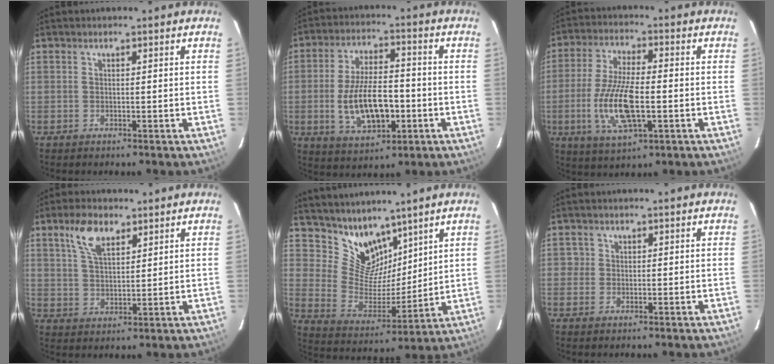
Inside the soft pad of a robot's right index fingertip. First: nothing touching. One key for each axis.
{"total": 13.0, "fx": -3.0, "fy": 6.0, "fz": 11.1, "tx": -0.221, "ty": -0.001, "tz": -0.038}
{"total": 12.9, "fx": -2.8, "fy": 4.4, "fz": 11.8, "tx": -0.245, "ty": -0.007, "tz": -0.050}
{"total": 7.0, "fx": 4.1, "fy": 3.2, "fz": 4.6, "tx": -0.090, "ty": 0.012, "tz": 0.078}
{"total": 10.7, "fx": 8.5, "fy": 5.8, "fz": 2.9, "tx": -0.051, "ty": -0.004, "tz": 0.173}
{"total": 1.4, "fx": 0.0, "fy": 1.4, "fz": 0.1, "tx": 0.005, "ty": 0.005, "tz": -0.003}